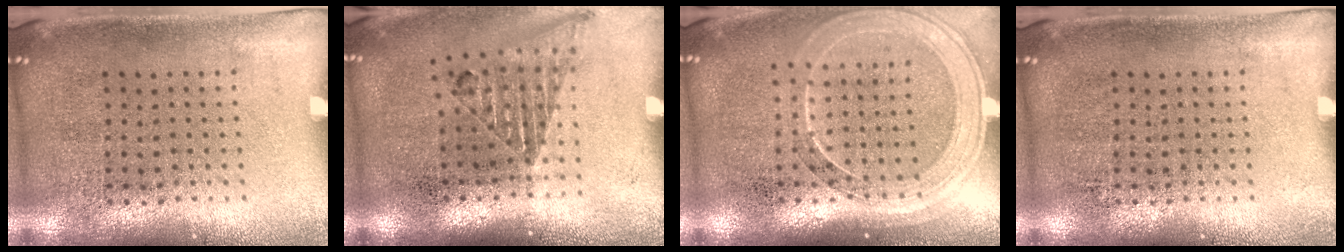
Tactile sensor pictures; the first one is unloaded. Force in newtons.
{"total": 1.2, "press": 1.1, "slide": 0.4}
{"total": 1.7, "press": 1.5, "slide": 0.7}
{"total": 0.0}